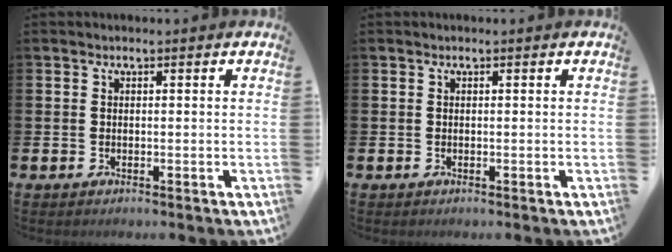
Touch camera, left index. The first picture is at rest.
{"total": 0.0}